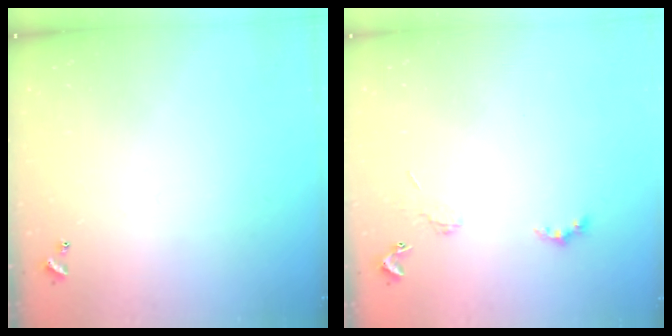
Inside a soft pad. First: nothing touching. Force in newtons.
{"total": 2.0, "press": 1.9, "slide": 0.4}